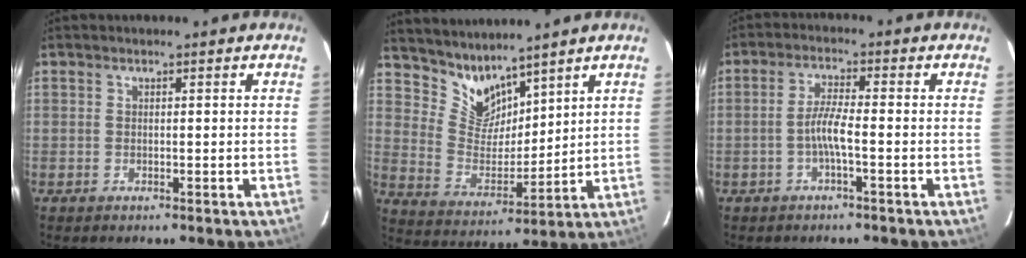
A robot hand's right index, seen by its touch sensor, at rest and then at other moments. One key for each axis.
{"total": 8.6, "fx": 7.6, "fy": 3.3, "fz": 2.2, "tx": -0.040, "ty": -0.007, "tz": 0.157}
{"total": 4.0, "fx": -1.5, "fy": 0.0, "fz": 3.7, "tx": -0.079, "ty": 0.005, "tz": -0.030}